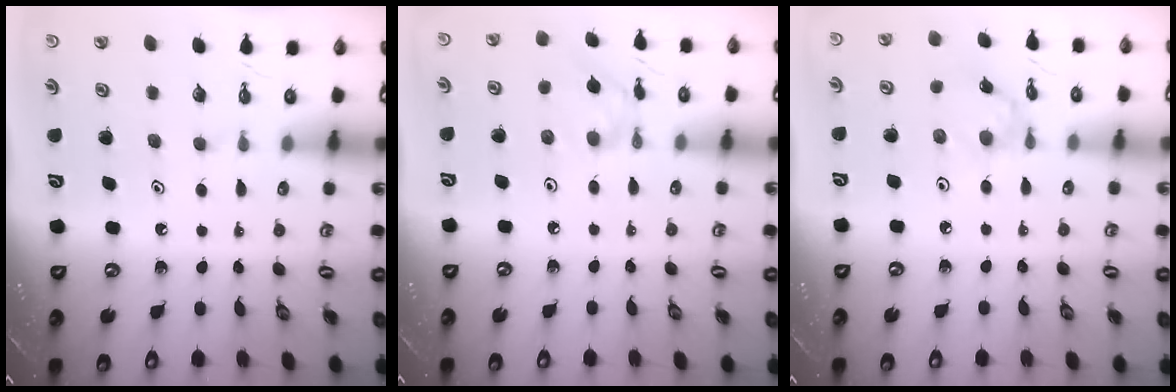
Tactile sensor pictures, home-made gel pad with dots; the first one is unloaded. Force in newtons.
{"total": 2.0, "press": 2.0, "slide": 0.3}
{"total": 2.4, "press": 2.4, "slide": 0.2}